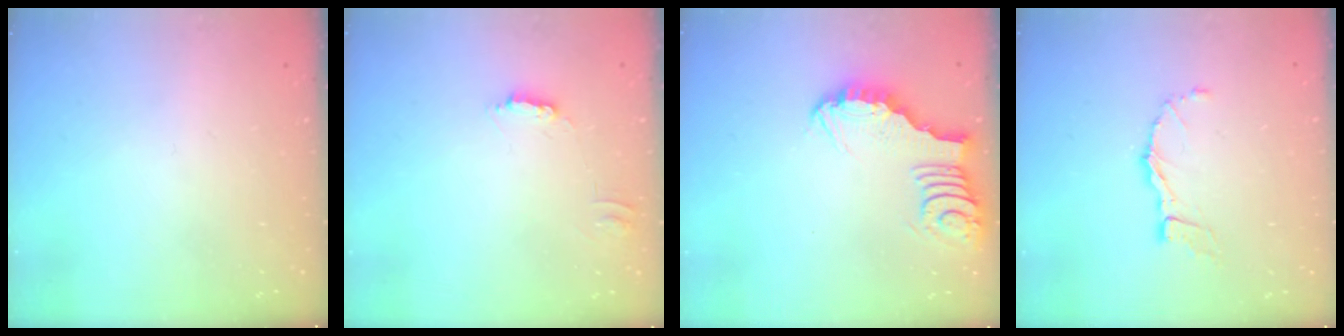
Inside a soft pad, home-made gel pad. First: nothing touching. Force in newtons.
{"total": 4.6, "press": 4.6, "slide": 0.2}
{"total": 3.6, "press": 3.6, "slide": 0.2}
{"total": 5.3, "press": 5.3, "slide": 0.3}